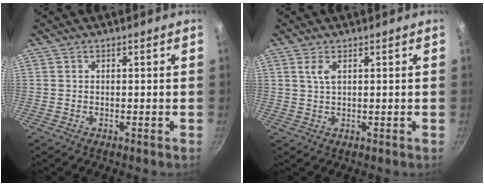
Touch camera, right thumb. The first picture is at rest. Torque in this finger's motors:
{"motor_torque": [0.24, -0.10, -0.24, -0.12, 0.01]}